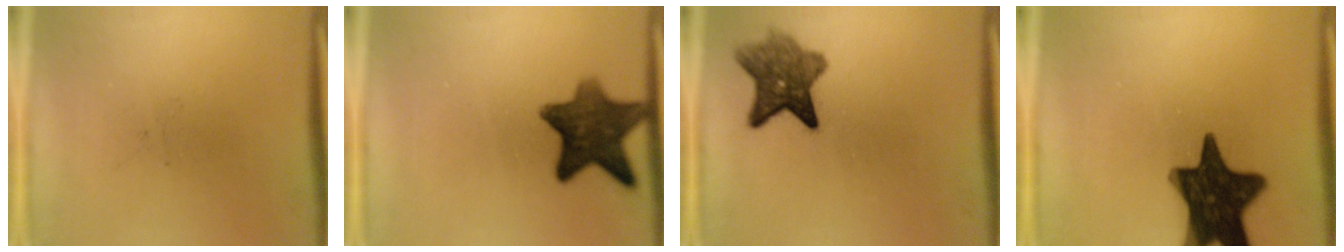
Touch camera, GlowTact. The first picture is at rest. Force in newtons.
{"total": 10.4}
{"total": 7.0}
{"total": 16.6}